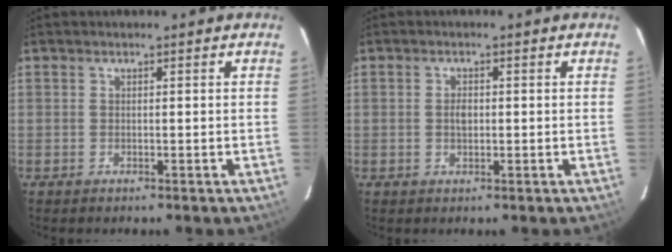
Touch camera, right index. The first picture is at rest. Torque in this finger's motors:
{"motor_torque": [0.53, 0.08, 0.23, 0.04]}